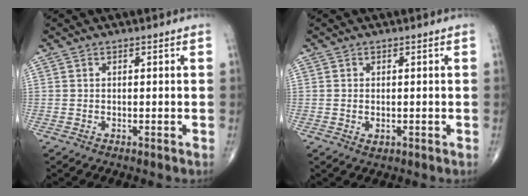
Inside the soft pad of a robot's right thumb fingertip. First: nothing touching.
{"total": 1.4, "force": [-0.2, 0.9, 1.0], "torque": [-0.013, -0.002, -0.002]}